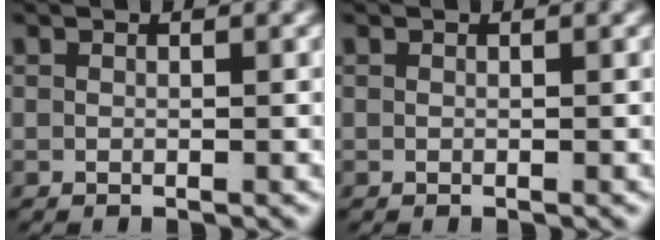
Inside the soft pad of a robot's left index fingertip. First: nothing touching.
{"total": 0.0}